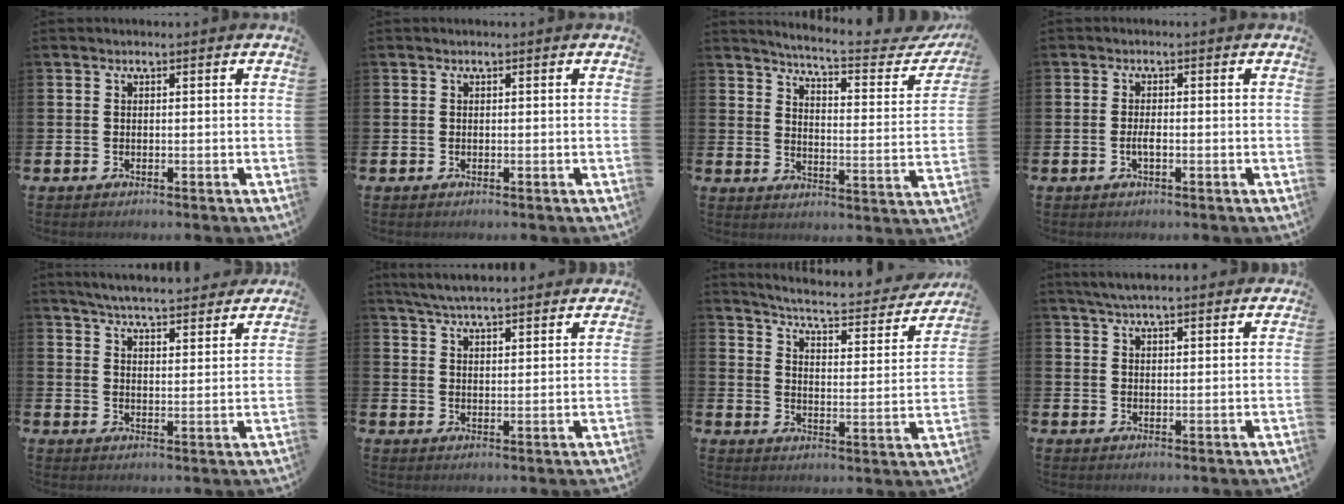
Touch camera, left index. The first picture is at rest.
{"total": 0.0}
{"total": 5.8, "force": [5.4, 0.1, 2.1], "torque": [-0.051, -0.050, 0.084]}
{"total": 1.5, "force": [-0.4, 0.5, 1.4], "torque": [-0.023, 0.000, -0.010]}
{"total": 6.0, "force": [5.9, 0.3, 1.1], "torque": [-0.038, -0.038, 0.104]}
{"total": 5.9, "force": [5.7, 0.3, 1.3], "torque": [-0.050, -0.026, 0.104]}
{"total": 5.4, "force": [5.0, 0.6, 1.9], "torque": [-0.057, -0.044, 0.077]}
{"total": 4.7, "force": [4.5, 0.5, 1.4], "torque": [-0.038, -0.012, 0.083]}